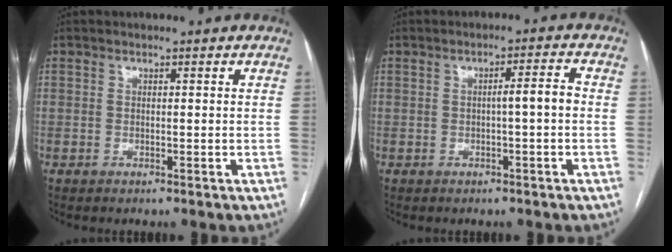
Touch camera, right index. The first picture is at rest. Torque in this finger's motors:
{"motor_torque": [0.44, 0.01, 0.31, 0.05]}